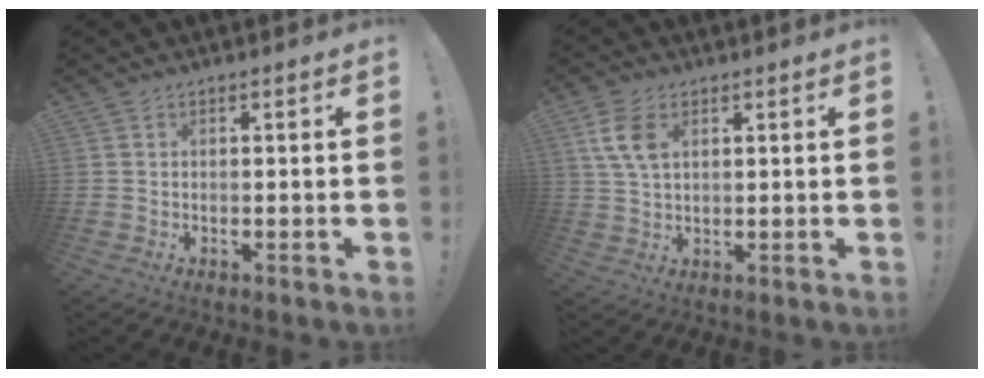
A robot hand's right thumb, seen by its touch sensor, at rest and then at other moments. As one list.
[{"total": 8.8, "force": [3.3, 5.7, 5.8], "torque": [-0.111, -0.004, 0.065]}]